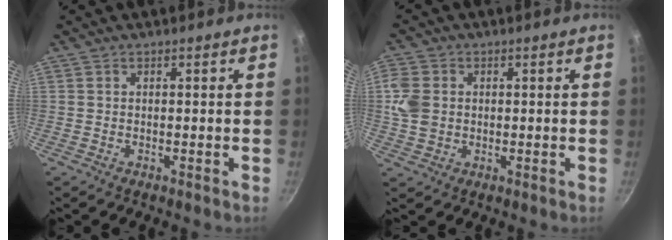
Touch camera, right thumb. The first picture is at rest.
{"total": 6.5, "force": [0.5, 5.3, 3.7], "torque": [-0.064, 0.000, 0.006]}